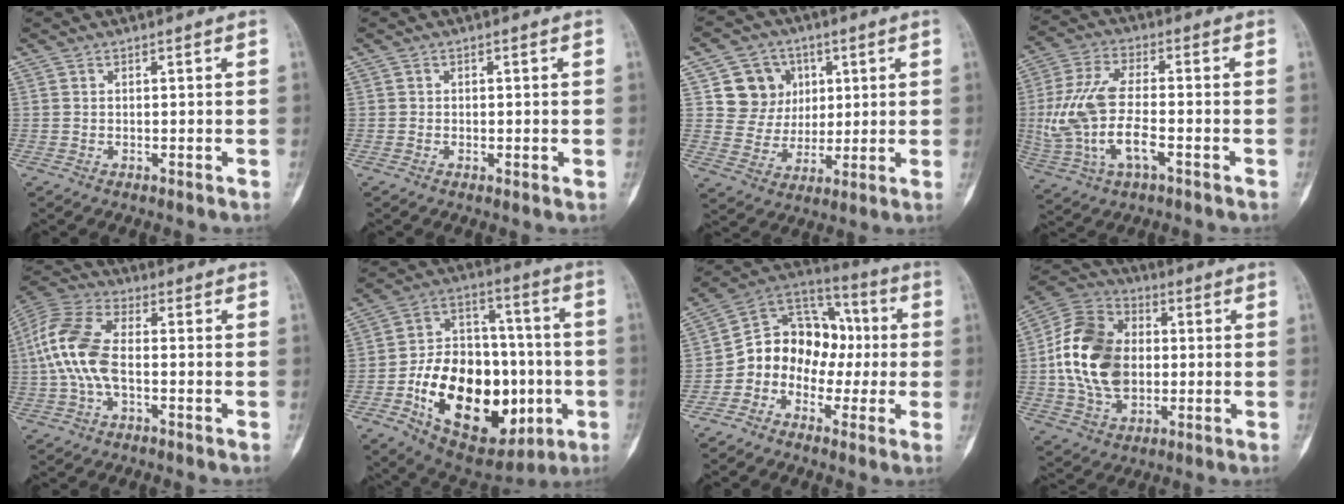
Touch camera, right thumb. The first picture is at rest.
{"total": 0.9, "force": [-0.1, 0.5, 0.7], "torque": [-0.010, 0.000, -0.005]}
{"total": 10.6, "force": [3.5, 9.7, 2.7], "torque": [-0.002, -0.005, 0.063]}
{"total": 14.8, "force": [-2.5, 6.8, 12.9], "torque": [-0.290, 0.019, -0.043]}
{"total": 12.6, "force": [-0.8, 6.4, 10.9], "torque": [-0.246, 0.031, -0.020]}
{"total": 29.4, "force": [-7.2, 17.8, 22.3], "torque": [-0.339, 0.027, -0.093]}
{"total": 13.9, "force": [-2.1, 11.4, 7.6], "torque": [-0.083, 0.063, -0.051]}
{"total": 18.6, "force": [0.1, 13.0, 13.2], "torque": [-0.230, 0.014, 0.000]}